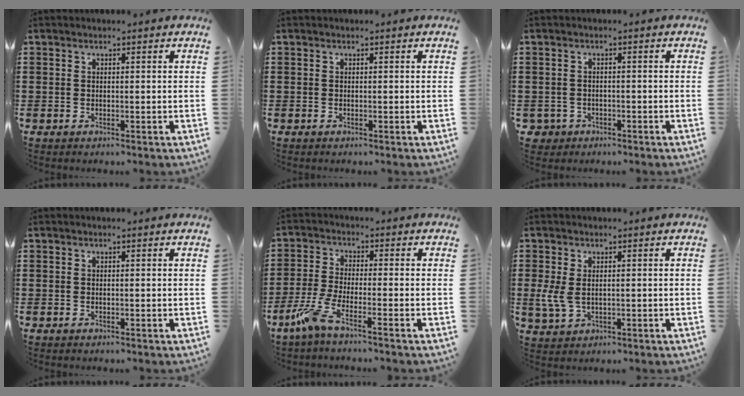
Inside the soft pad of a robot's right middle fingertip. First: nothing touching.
{"total": 0.0}
{"total": 1.8, "force": [-1.3, 1.2, 0.1], "torque": [-0.008, 0.001, -0.030]}
{"total": 0.0}
{"total": 5.4, "force": [-3.6, 0.4, 4.0], "torque": [-0.108, -0.021, -0.073]}
{"total": 3.4, "force": [0.1, 2.3, 2.5], "torque": [-0.081, -0.005, -0.006]}